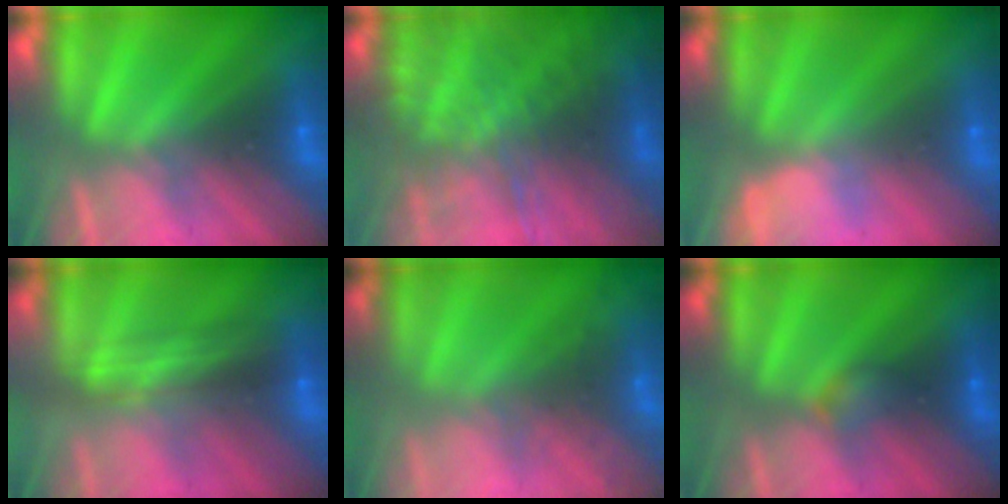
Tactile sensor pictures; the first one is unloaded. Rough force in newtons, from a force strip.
{"total": 9.6}
{"total": 2.8}
{"total": 2.5}
{"total": 7.6}
{"total": 2.2}